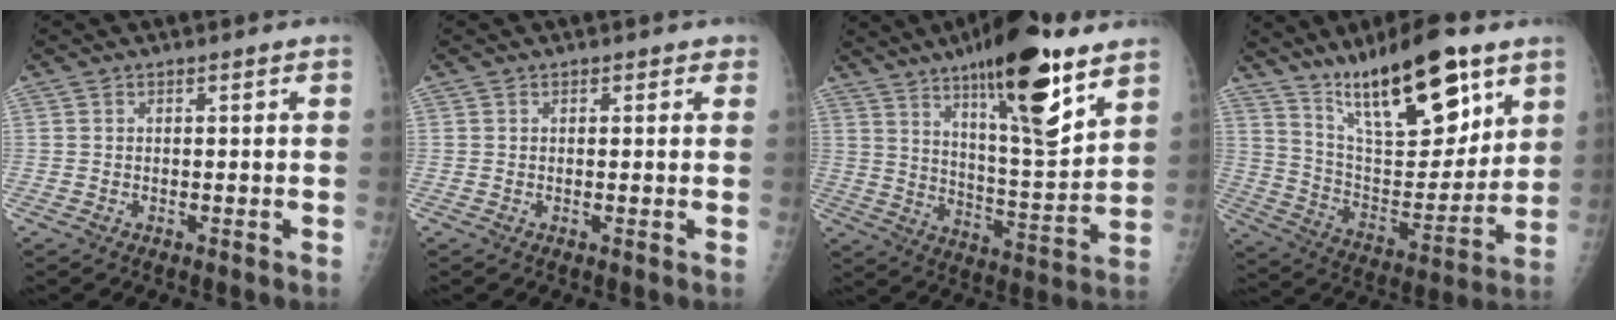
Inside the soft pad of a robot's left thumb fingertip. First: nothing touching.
{"total": 1.1, "force": [0.7, 0.8, 0.3], "torque": [0.010, -0.002, 0.004]}
{"total": 19.8, "force": [12.0, 4.5, 15.1], "torque": [-0.213, -0.068, 0.196]}
{"total": 21.9, "force": [13.8, 7.4, 15.3], "torque": [-0.207, -0.068, 0.243]}